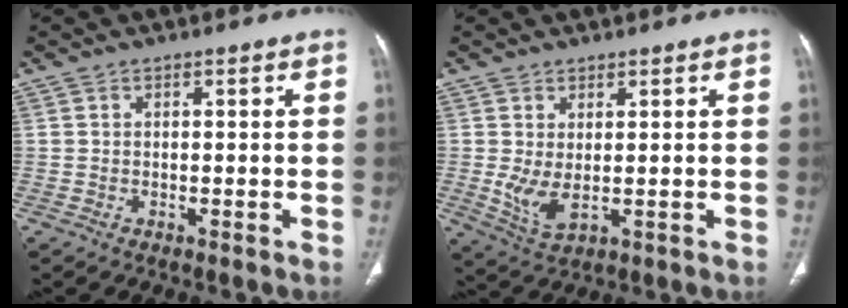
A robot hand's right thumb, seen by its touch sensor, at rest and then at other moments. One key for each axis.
{"total": 5.0, "fx": 0.3, "fy": 2.1, "fz": 4.5, "tx": -0.094, "ty": -0.013, "tz": 0.017}